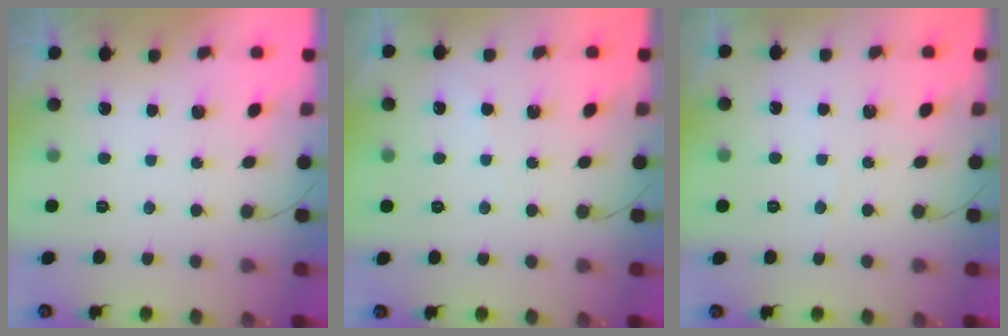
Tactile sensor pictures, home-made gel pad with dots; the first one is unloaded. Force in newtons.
{"total": 2.4, "press": 2.4, "slide": 0.3}
{"total": 1.6, "press": 1.6, "slide": 0.2}